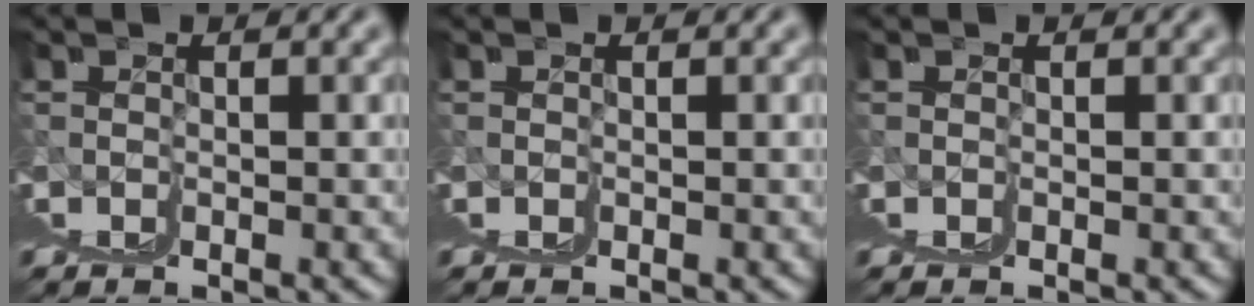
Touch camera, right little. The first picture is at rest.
{"total": 0.0}
{"total": 0.0}